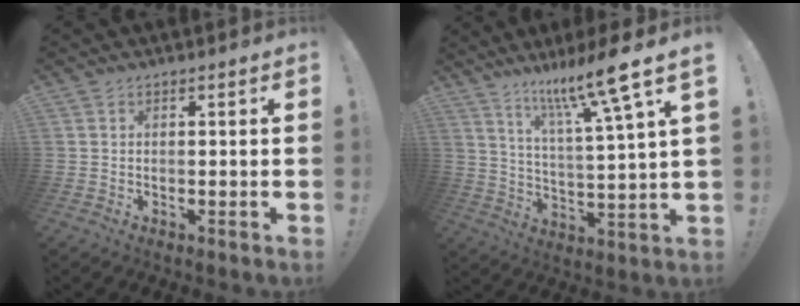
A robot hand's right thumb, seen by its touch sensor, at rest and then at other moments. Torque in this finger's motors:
{"motor_torque": [-0.17, 0.24, 0.29, 0.37, 0.06]}